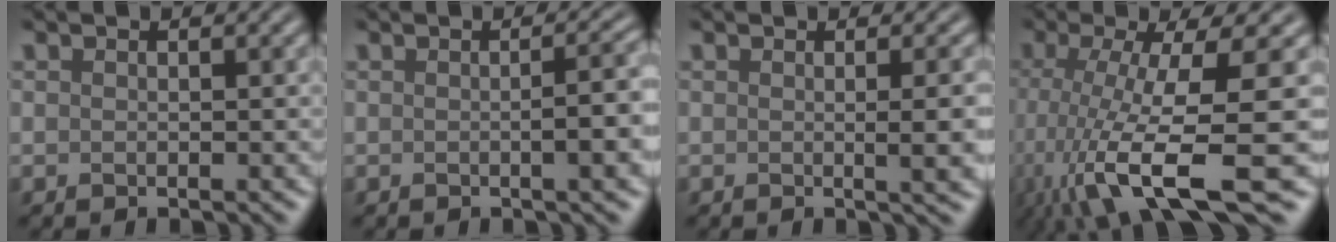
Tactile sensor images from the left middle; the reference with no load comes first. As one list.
[{"total": 4.1, "force": [-0.2, 1.2, 3.9], "torque": [-0.037, 0.012, -0.002]}, {"total": 4.0, "force": [0.0, 1.2, 3.8], "torque": [-0.034, 0.006, 0.000]}, {"total": 11.5, "force": [-3.6, 3.0, 10.5], "torque": [-0.193, -0.017, -0.056]}]